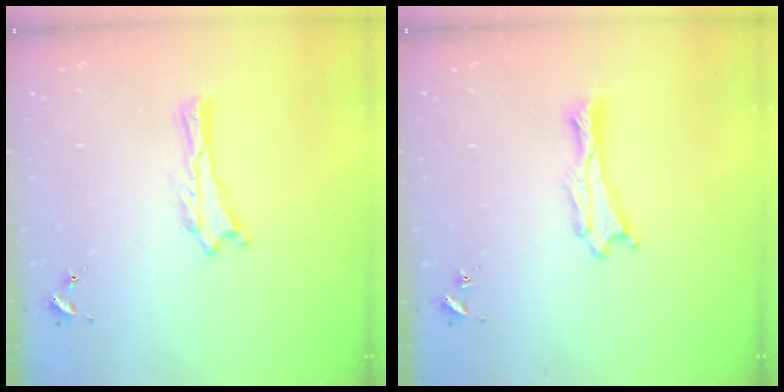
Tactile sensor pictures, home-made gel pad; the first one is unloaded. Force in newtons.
{"total": 0.8, "press": 0.7, "slide": 0.2}